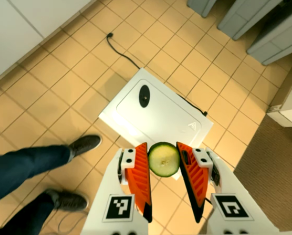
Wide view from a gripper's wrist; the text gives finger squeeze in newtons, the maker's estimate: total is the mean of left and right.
{"total": 6.0, "left": 5.7, "right": 6.3}